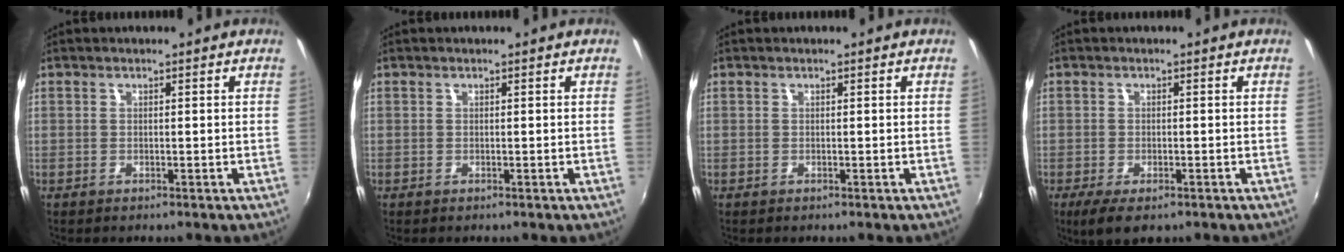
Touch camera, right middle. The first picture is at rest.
{"total": 0.0}
{"total": 0.0}
{"total": 5.0, "force": [-3.1, 1.9, 3.4], "torque": [-0.076, -0.020, -0.051]}